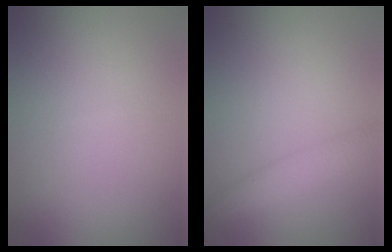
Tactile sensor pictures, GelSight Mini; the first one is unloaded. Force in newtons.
{"total": 2.7, "press": 2.7, "slide": 0.2}